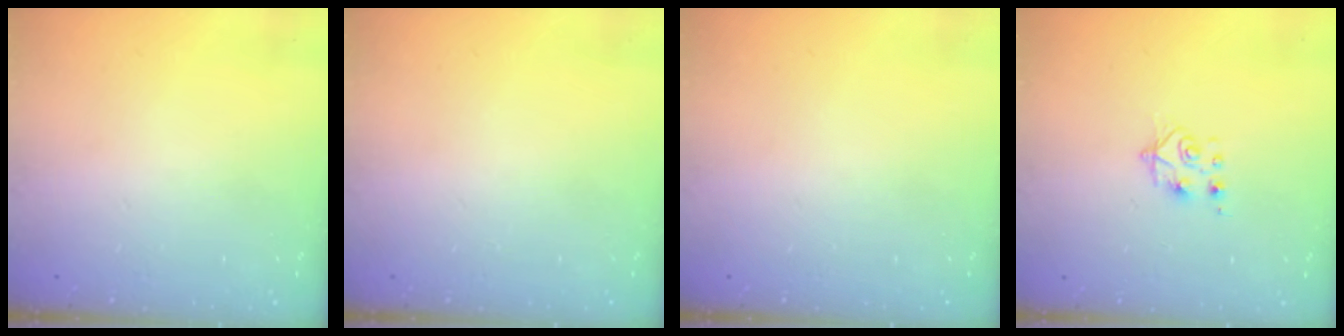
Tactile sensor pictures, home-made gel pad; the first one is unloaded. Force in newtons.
{"total": 0.0}
{"total": 0.0}
{"total": 7.6, "press": 7.5, "slide": 0.7}